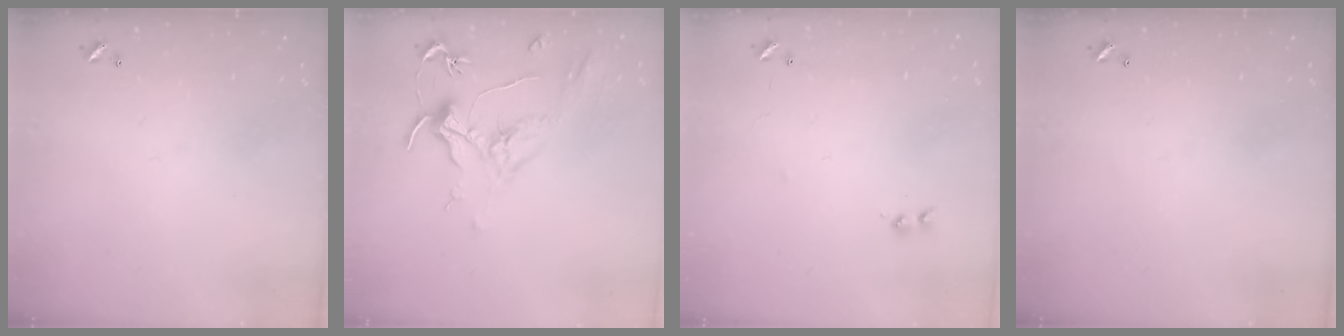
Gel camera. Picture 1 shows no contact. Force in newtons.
{"total": 1.9, "press": 1.7, "slide": 0.9}
{"total": 7.3, "press": 7.3, "slide": 0.5}
{"total": 0.0}